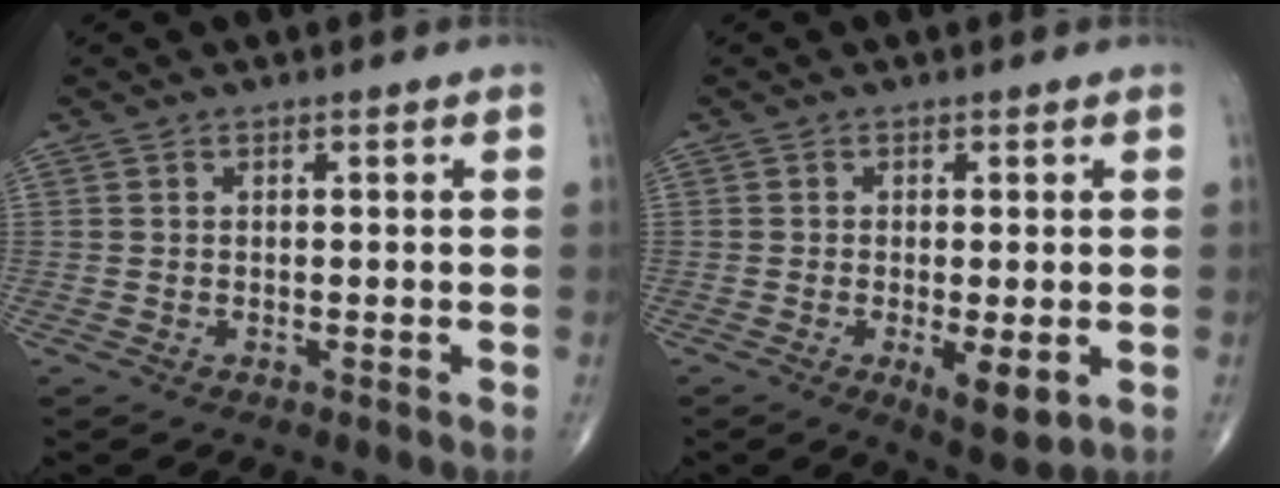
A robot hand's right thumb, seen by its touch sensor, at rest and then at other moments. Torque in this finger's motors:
{"motor_torque": [0.54, 0.45, -0.02, -0.06, 0.15]}